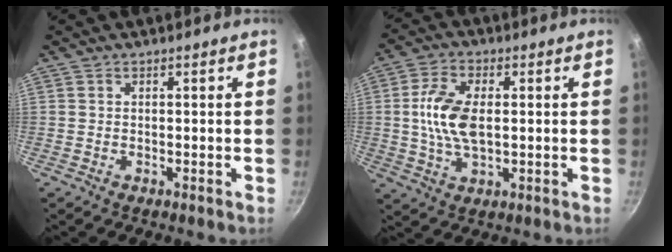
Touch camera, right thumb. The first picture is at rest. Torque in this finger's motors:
{"motor_torque": [0.89, 0.89, 1.13, -0.37, 0.28]}